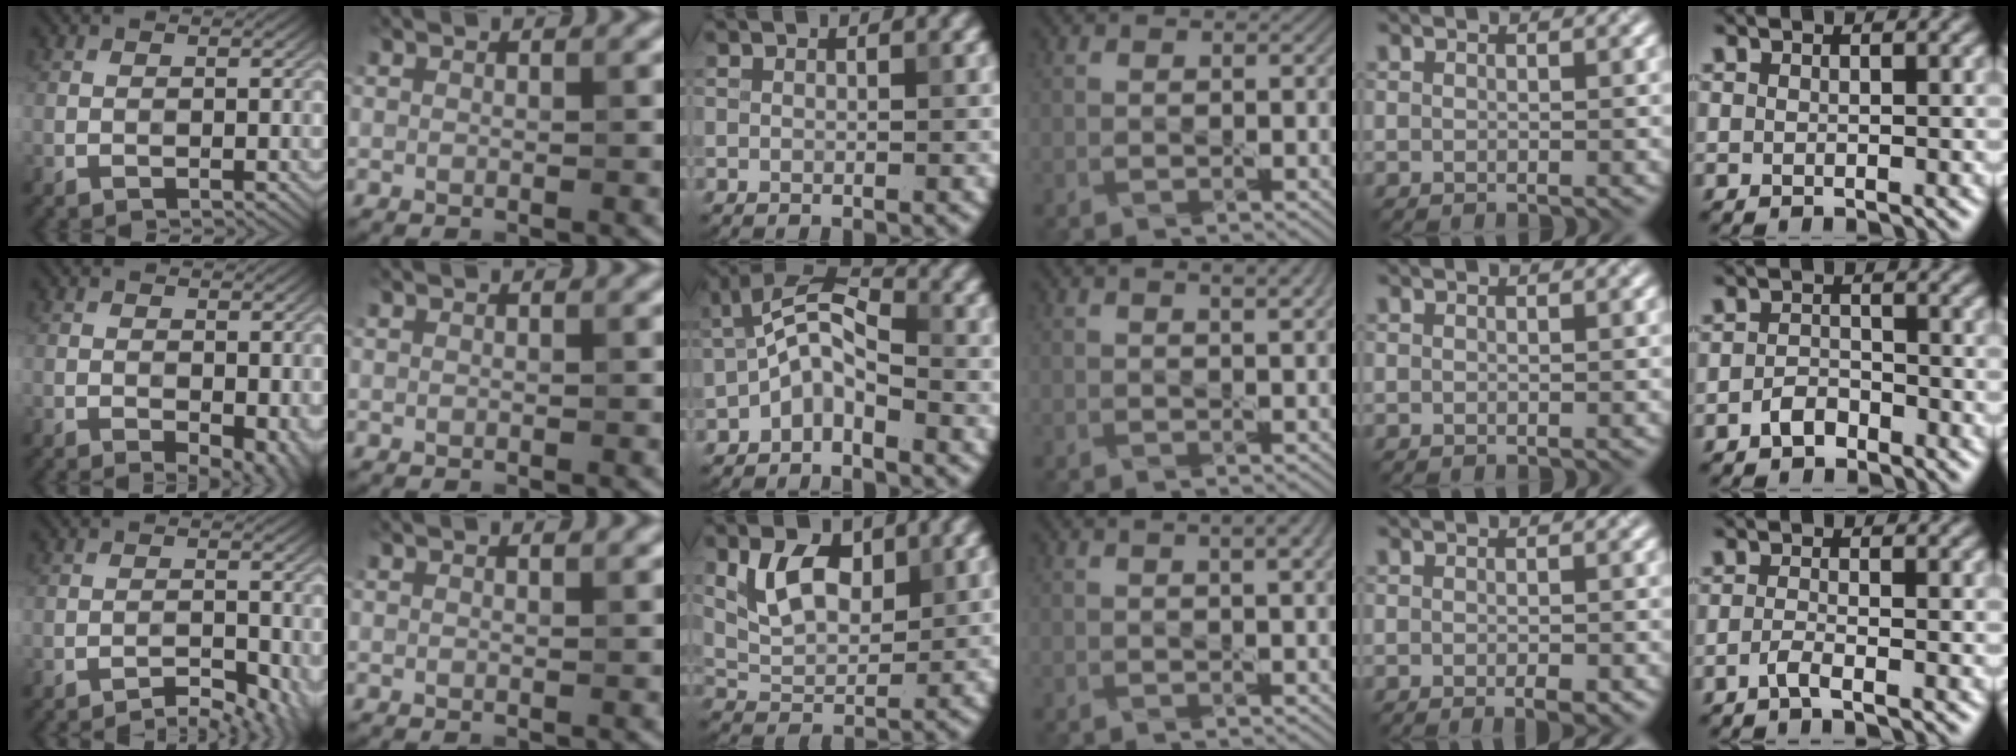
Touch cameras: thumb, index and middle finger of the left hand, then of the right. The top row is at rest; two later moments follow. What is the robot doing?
{"motion": "pour", "object": "sugar"}